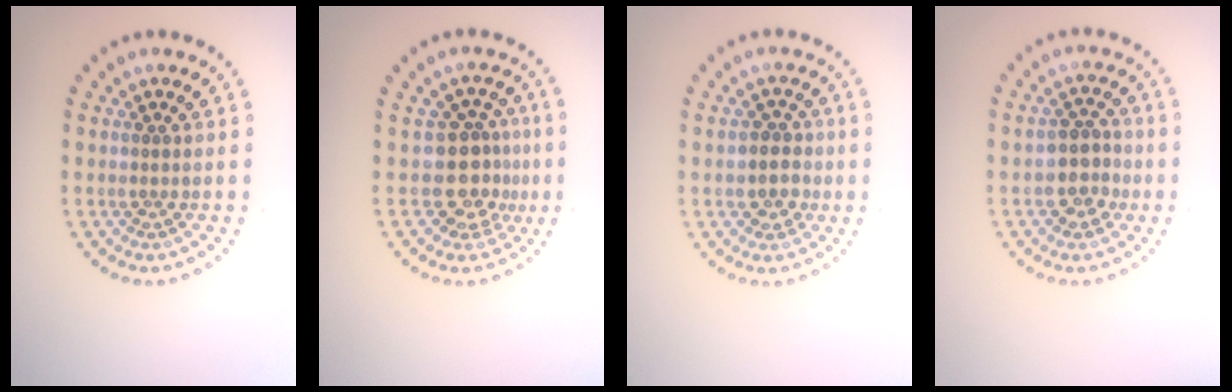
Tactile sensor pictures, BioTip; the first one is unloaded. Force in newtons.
{"total": 3.5, "press": 2.7, "slide": 2.3}
{"total": 2.5, "press": 2.4, "slide": 0.9}
{"total": 2.8, "press": 2.7, "slide": 0.7}